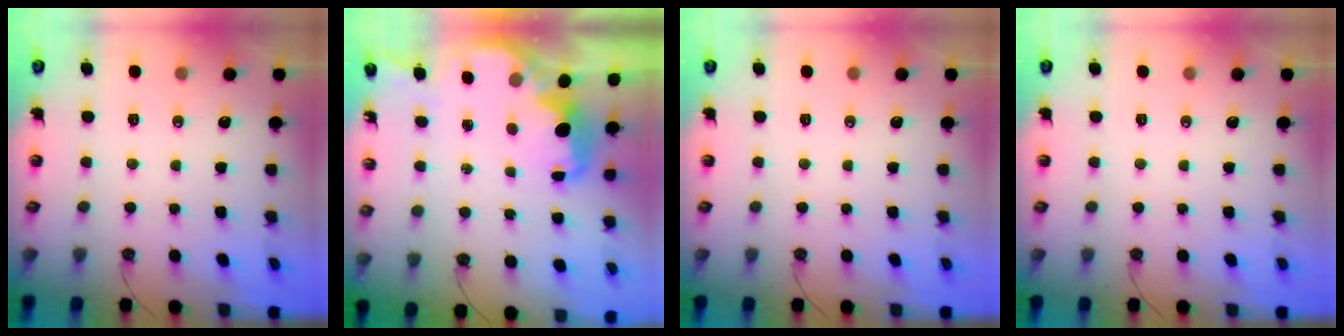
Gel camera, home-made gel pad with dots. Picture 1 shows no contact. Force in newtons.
{"total": 3.0, "press": 2.9, "slide": 0.6}
{"total": 0.0}
{"total": 0.0}